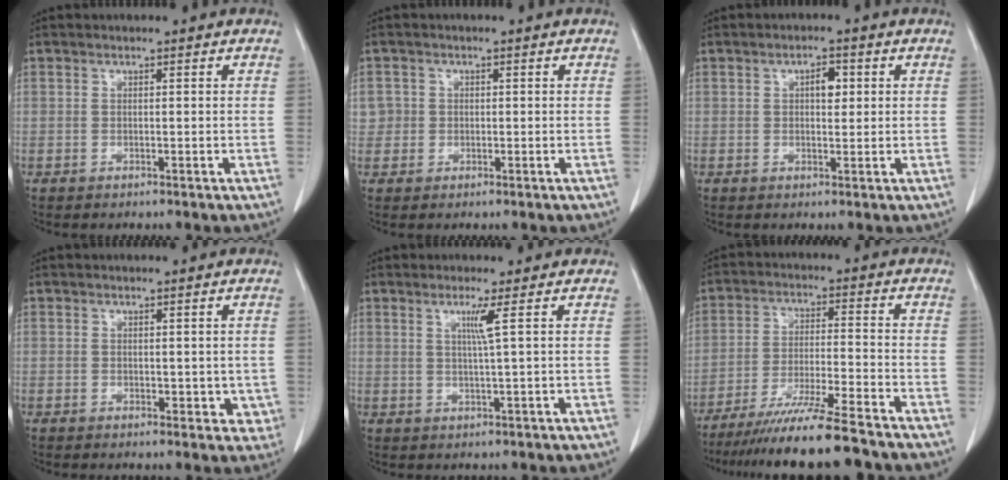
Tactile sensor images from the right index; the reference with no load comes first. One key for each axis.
{"total": 2.7, "fx": 0.3, "fy": 2.7, "fz": 0.0, "tx": 0.017, "ty": 0.008, "tz": 0.004}
{"total": 2.9, "fx": 0.8, "fy": 1.5, "fz": 2.4, "tx": -0.035, "ty": 0.005, "tz": 0.012}
{"total": 3.0, "fx": 0.1, "fy": 2.3, "fz": 2.0, "tx": -0.004, "ty": -0.002, "tz": 0.006}
{"total": 2.8, "fx": 1.1, "fy": -0.9, "fz": 2.4, "tx": -0.048, "ty": -0.006, "tz": 0.024}
{"total": 13.4, "fx": -11.3, "fy": -0.6, "fz": 7.2, "tx": -0.110, "ty": -0.028, "tz": -0.184}